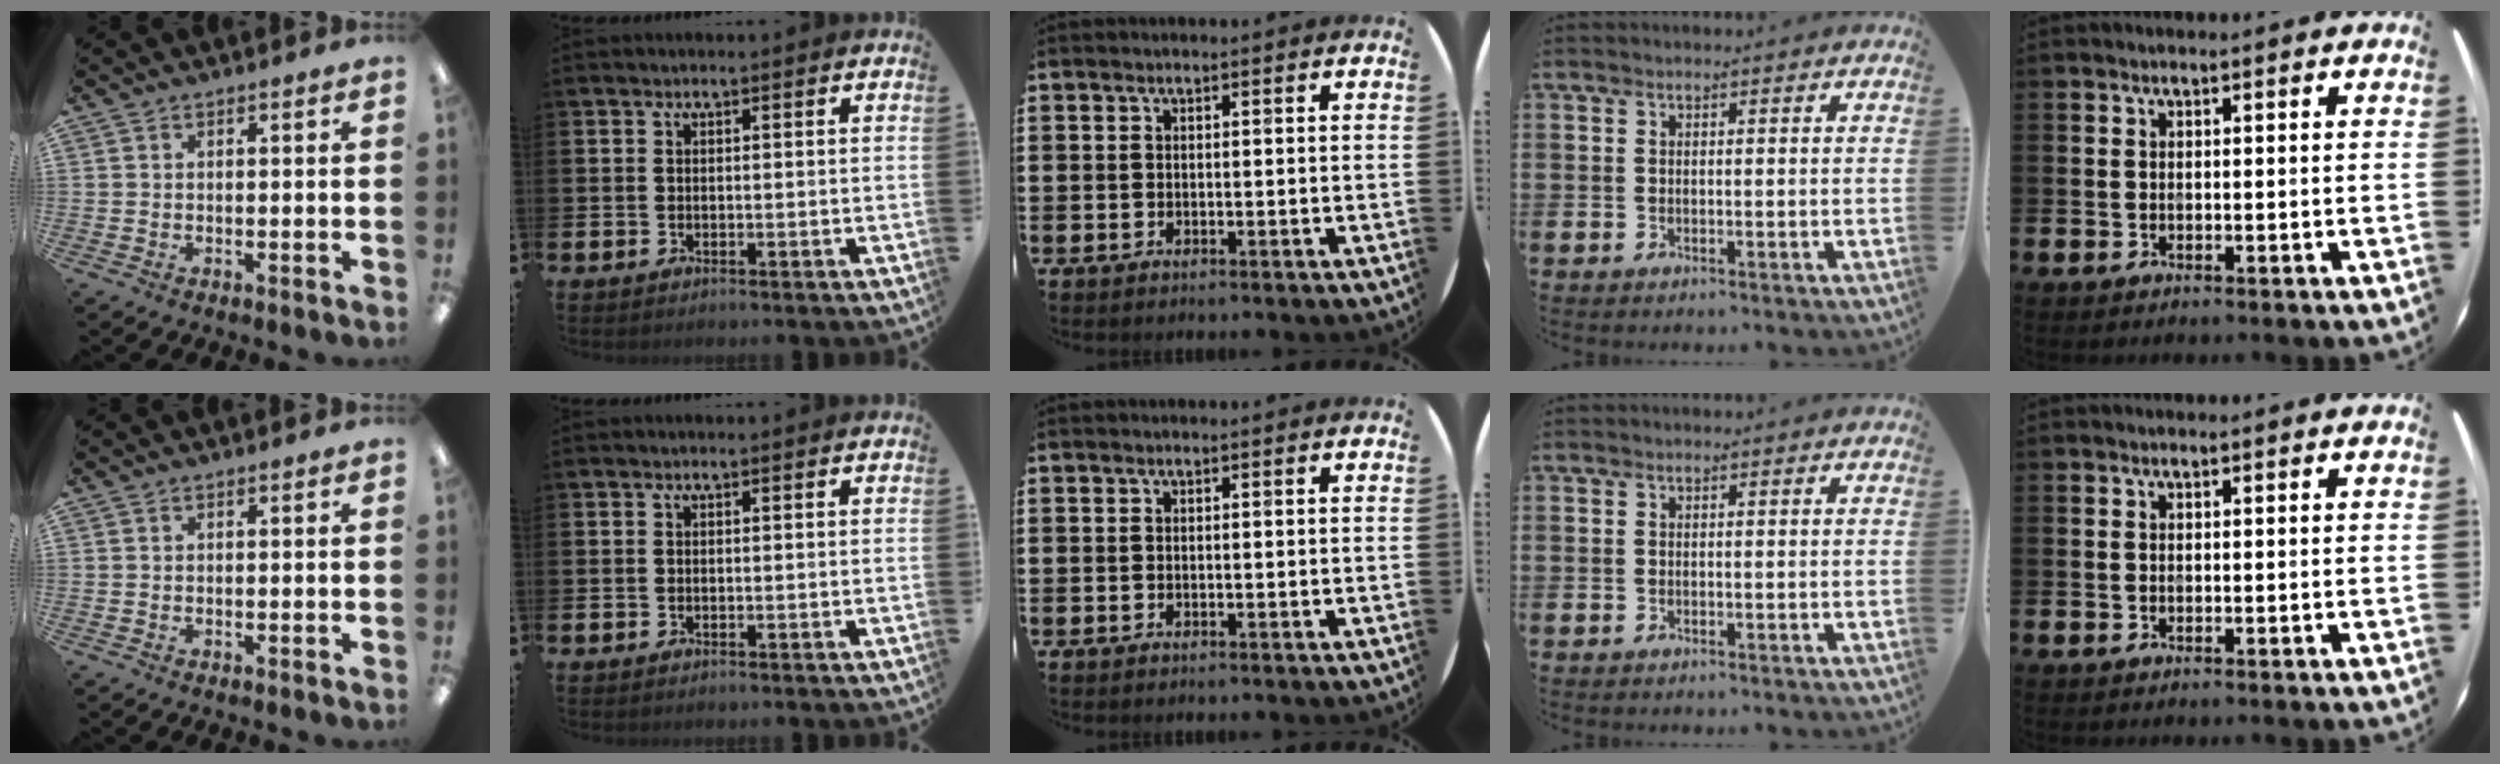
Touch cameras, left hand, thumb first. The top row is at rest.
{}